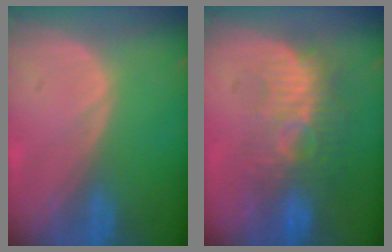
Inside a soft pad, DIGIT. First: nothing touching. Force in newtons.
{"total": 9.1, "press": 8.3, "slide": 3.8}